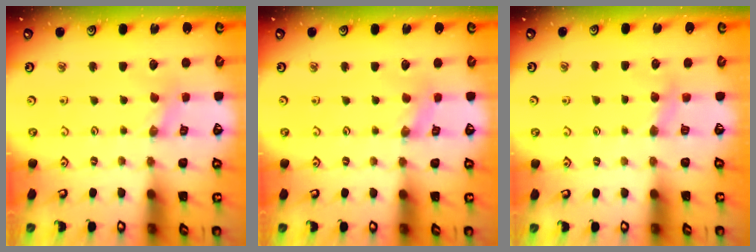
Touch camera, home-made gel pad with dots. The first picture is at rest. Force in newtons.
{"total": 0.0}
{"total": 3.9, "press": 3.9, "slide": 0.5}